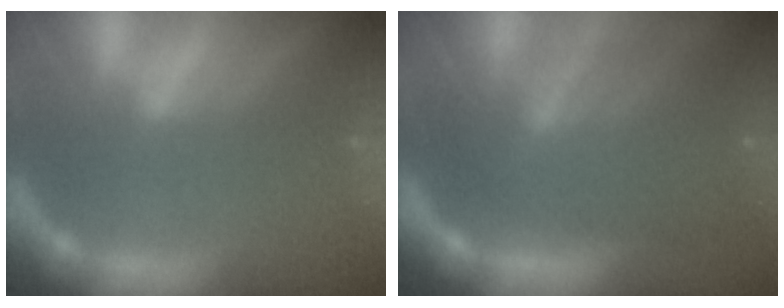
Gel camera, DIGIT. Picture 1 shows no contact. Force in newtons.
{"total": 8.5}